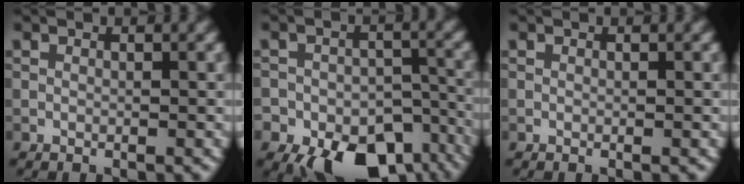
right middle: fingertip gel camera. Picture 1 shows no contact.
{"total": 13.0, "force": [-8.7, 7.7, 5.8], "torque": [-0.082, -0.035, -0.098]}
{"total": 0.0}